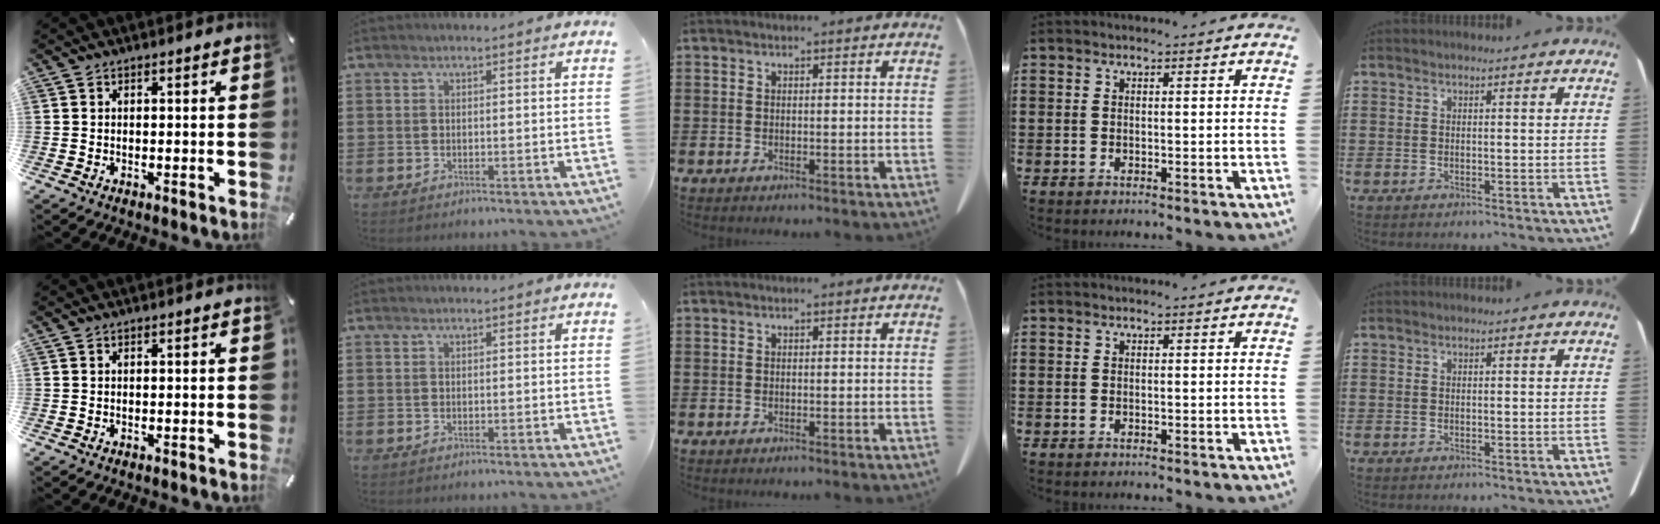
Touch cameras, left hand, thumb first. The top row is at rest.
{}